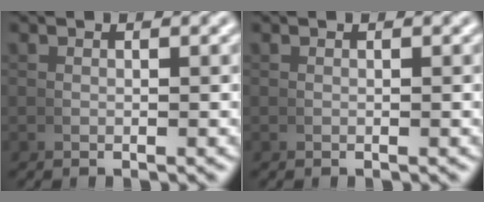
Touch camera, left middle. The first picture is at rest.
{"total": 0.0}